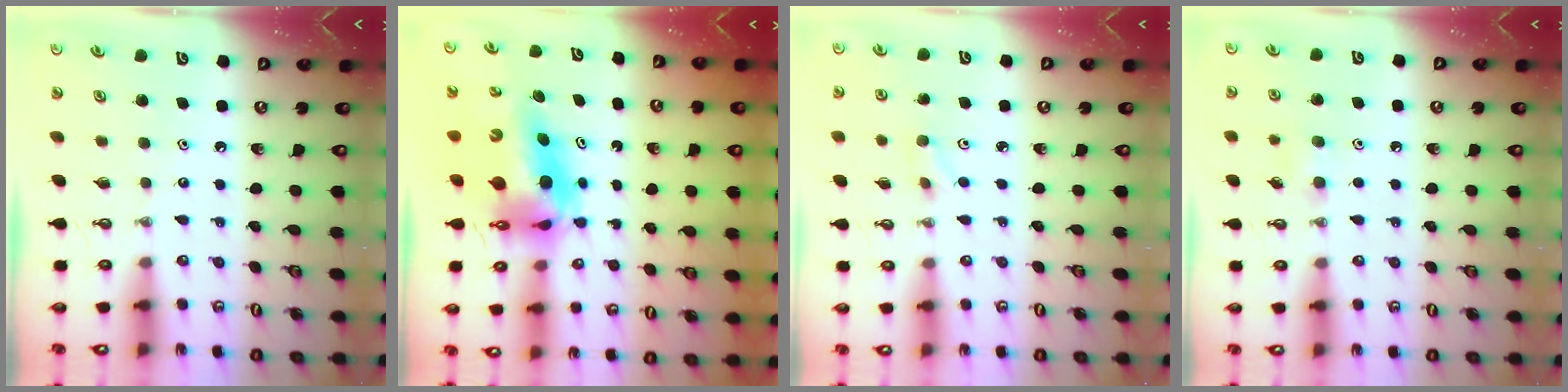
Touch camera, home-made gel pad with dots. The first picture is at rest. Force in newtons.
{"total": 9.4, "press": 9.4, "slide": 0.9}
{"total": 2.5, "press": 2.4, "slide": 0.7}
{"total": 6.0, "press": 5.7, "slide": 1.9}